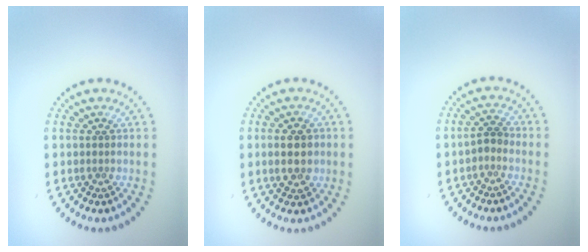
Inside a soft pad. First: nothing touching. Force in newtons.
{"total": 3.7, "press": 3.7, "slide": 0.1}
{"total": 1.3, "press": 1.0, "slide": 0.8}